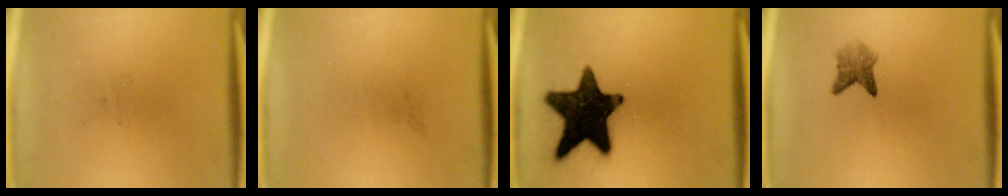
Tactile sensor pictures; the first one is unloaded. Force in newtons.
{"total": 0.0}
{"total": 17.7}
{"total": 2.7}